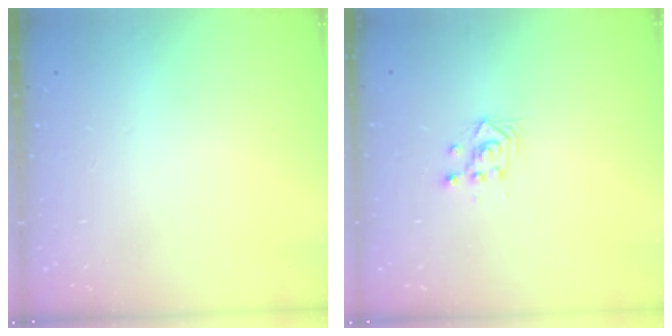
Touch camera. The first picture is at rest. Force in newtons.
{"total": 2.3, "press": 2.3, "slide": 0.1}